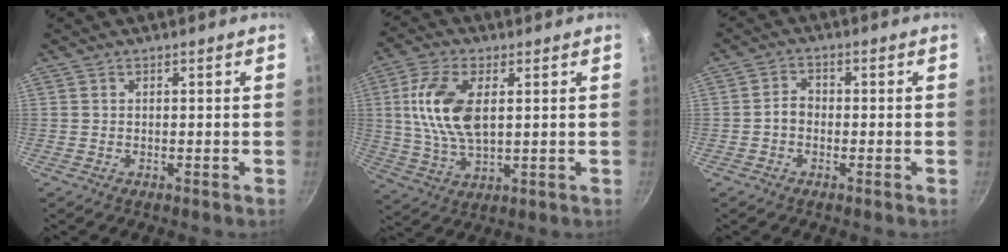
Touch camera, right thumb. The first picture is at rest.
{"total": 12.7, "force": [2.4, 6.5, 10.6], "torque": [-0.203, -0.002, 0.047]}
{"total": 2.9, "force": [-0.8, 2.2, 1.7], "torque": [-0.021, 0.017, -0.021]}